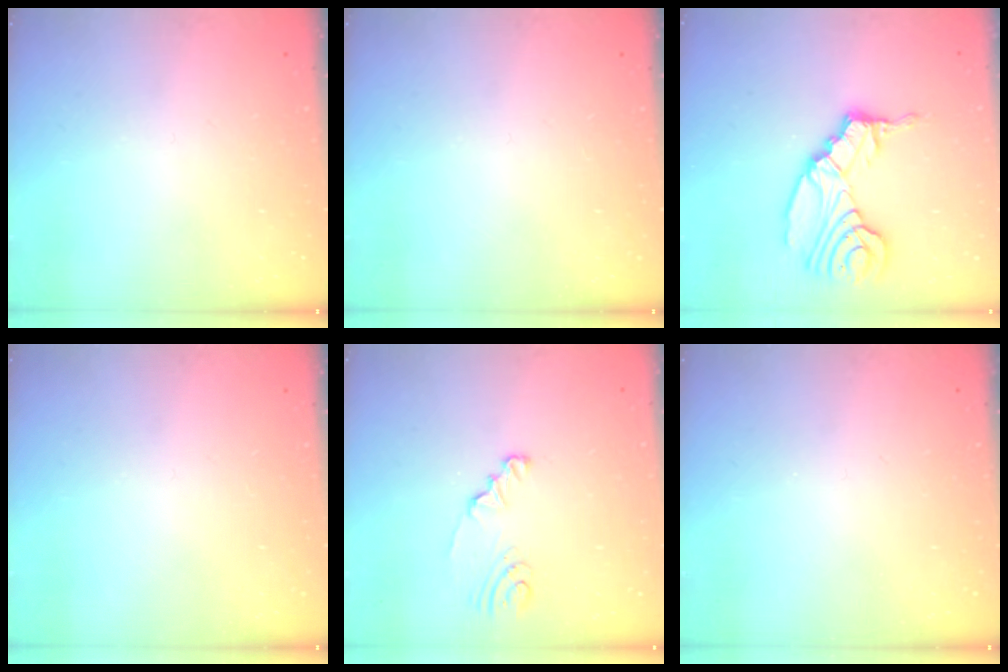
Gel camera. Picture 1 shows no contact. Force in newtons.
{"total": 0.0}
{"total": 13.5, "press": 13.4, "slide": 1.2}
{"total": 0.0}
{"total": 2.8, "press": 2.8, "slide": 0.3}
{"total": 0.0}